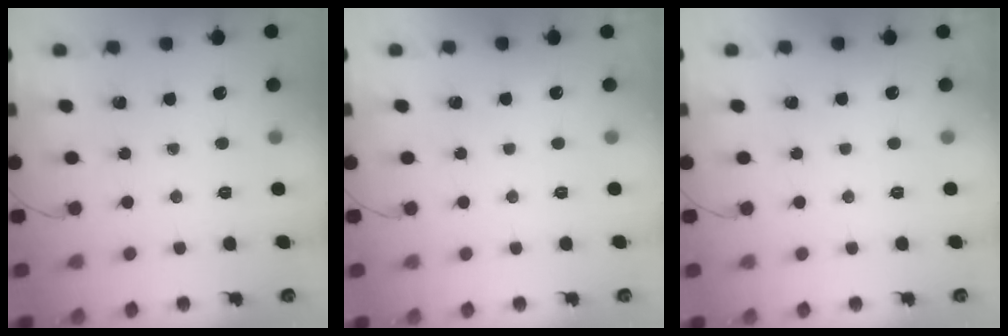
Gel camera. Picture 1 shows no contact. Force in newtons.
{"total": 2.9, "press": 2.9, "slide": 0.1}
{"total": 2.9, "press": 2.9, "slide": 0.1}